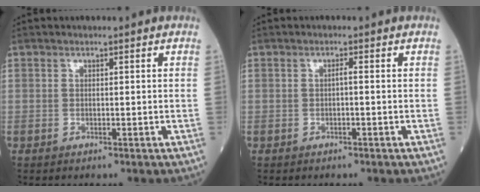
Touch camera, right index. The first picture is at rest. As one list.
[{"total": 0.7, "force": [-0.2, 0.0, 0.7], "torque": [-0.012, 0.002, -0.002]}]